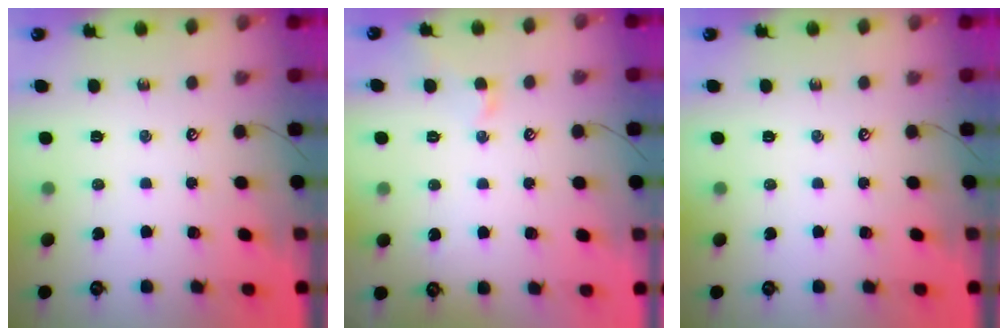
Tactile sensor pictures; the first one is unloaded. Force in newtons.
{"total": 0.7, "press": 0.4, "slide": 0.6}
{"total": 0.0}